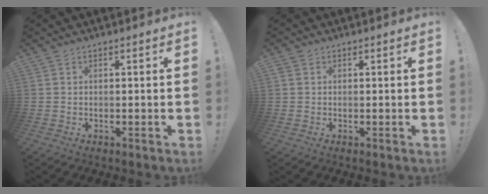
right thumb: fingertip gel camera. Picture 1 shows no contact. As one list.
[{"total": 0.9, "force": [0.4, 0.7, 0.2], "torque": [-0.006, 0.003, 0.007]}]